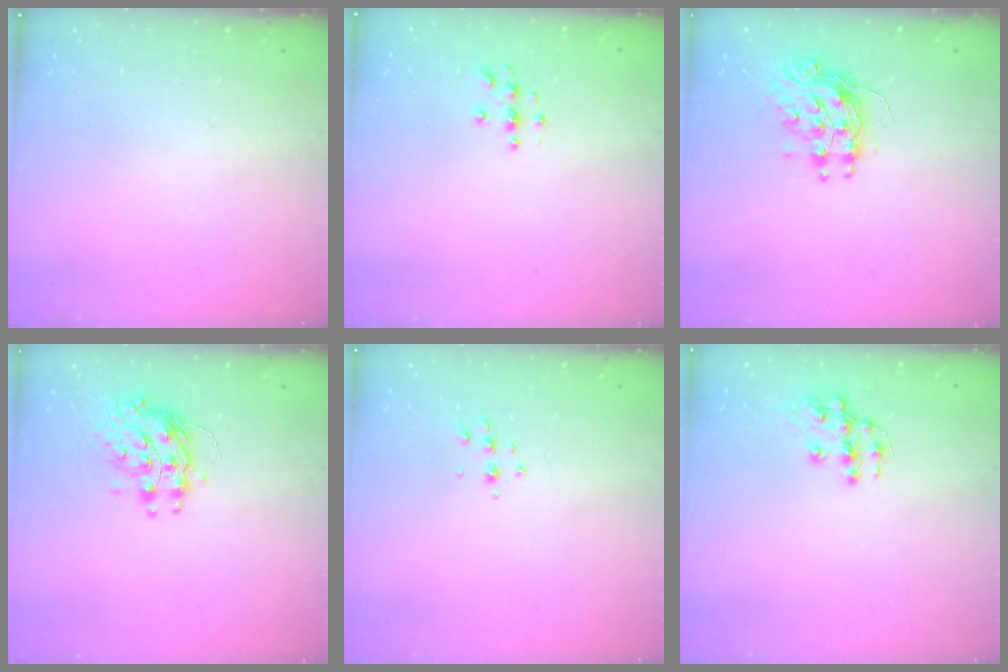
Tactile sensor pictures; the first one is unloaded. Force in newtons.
{"total": 4.3, "press": 4.3, "slide": 0.5}
{"total": 9.8, "press": 9.8, "slide": 0.7}
{"total": 9.0, "press": 9.0, "slide": 0.5}
{"total": 3.6, "press": 3.6, "slide": 0.7}
{"total": 10.5, "press": 10.4, "slide": 0.5}